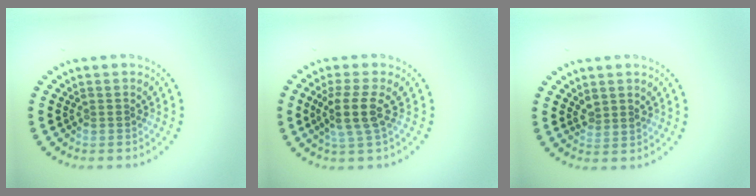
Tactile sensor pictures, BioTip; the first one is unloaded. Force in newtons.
{"total": 3.2, "press": 2.6, "slide": 1.9}
{"total": 1.3, "press": 1.1, "slide": 0.7}